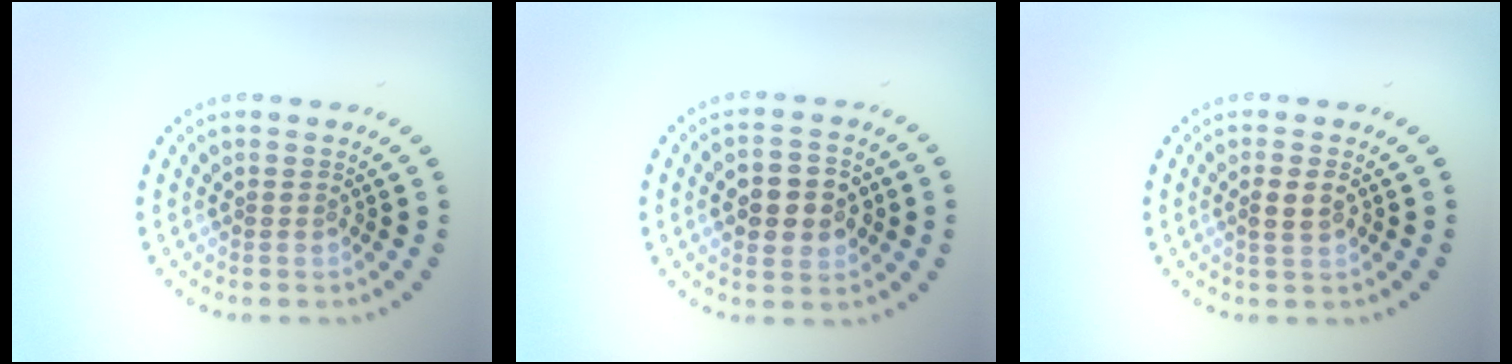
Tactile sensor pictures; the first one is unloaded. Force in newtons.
{"total": 5.5, "press": 5.5, "slide": 0.3}
{"total": 2.0, "press": 1.9, "slide": 0.6}